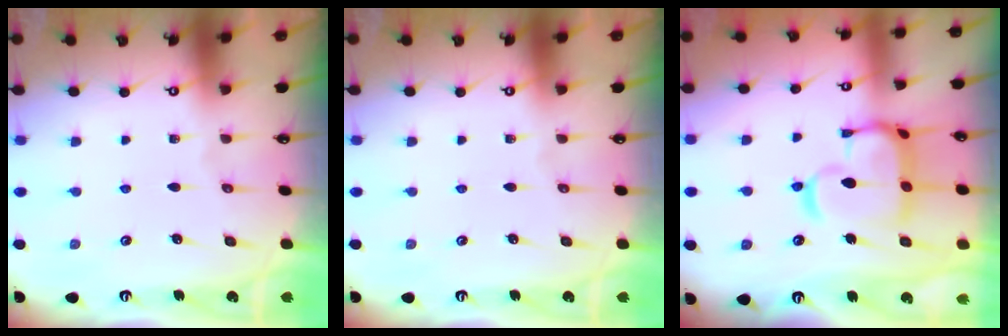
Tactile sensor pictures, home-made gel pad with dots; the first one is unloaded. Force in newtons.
{"total": 0.0}
{"total": 13.4, "press": 13.3, "slide": 1.4}